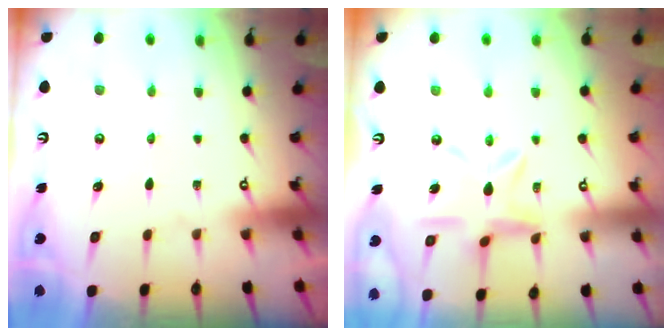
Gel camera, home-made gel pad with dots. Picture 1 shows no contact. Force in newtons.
{"total": 8.7, "press": 8.7, "slide": 0.6}